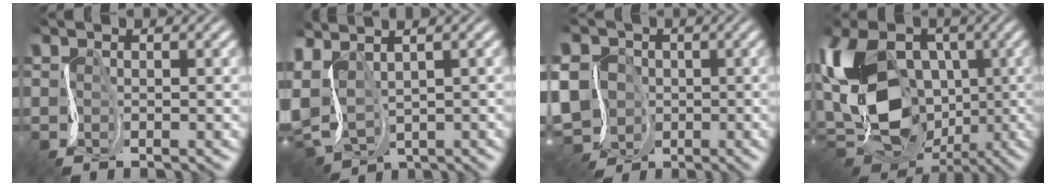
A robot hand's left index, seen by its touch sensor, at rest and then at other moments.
{"total": 6.0, "force": [0.5, 3.8, 4.7], "torque": [-0.122, 0.012, 0.044]}
{"total": 10.5, "force": [-2.8, 9.2, 4.1], "torque": [-0.095, -0.020, -0.078]}
{"total": 16.1, "force": [-1.3, 11.8, 10.9], "torque": [-0.217, -0.006, -0.021]}